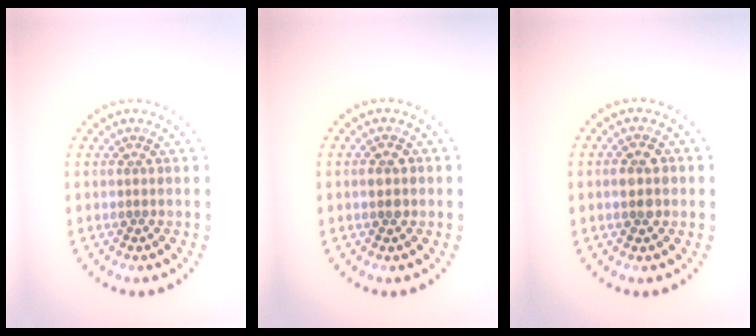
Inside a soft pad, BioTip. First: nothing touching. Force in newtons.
{"total": 1.4, "press": 1.4, "slide": 0.1}
{"total": 2.0, "press": 2.0, "slide": 0.1}